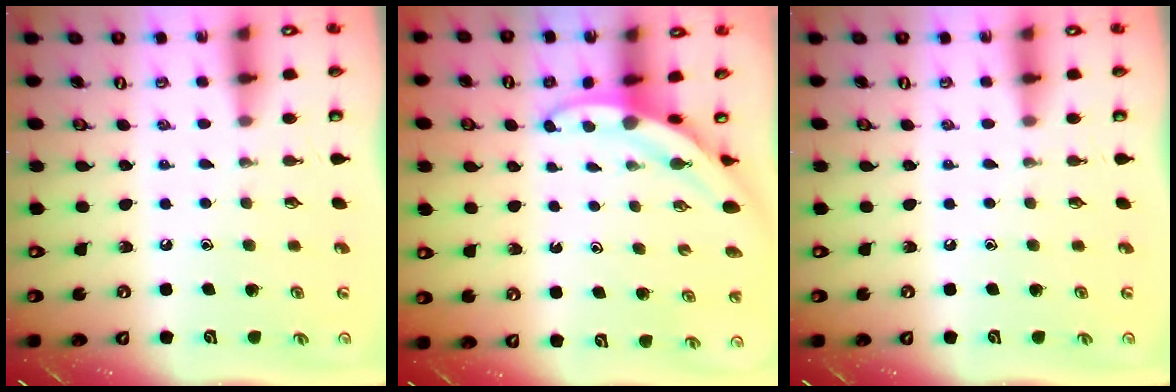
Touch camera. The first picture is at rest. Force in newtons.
{"total": 3.6, "press": 3.6, "slide": 0.1}
{"total": 0.0}